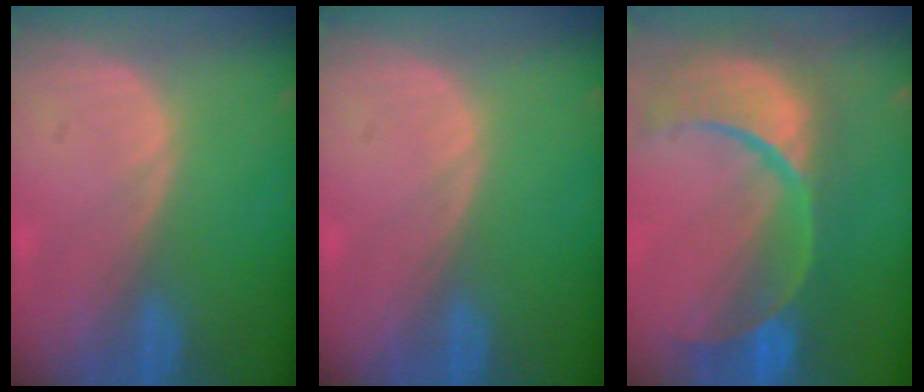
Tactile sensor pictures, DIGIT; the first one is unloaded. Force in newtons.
{"total": 0.0}
{"total": 13.9, "press": 11.0, "slide": 8.4}